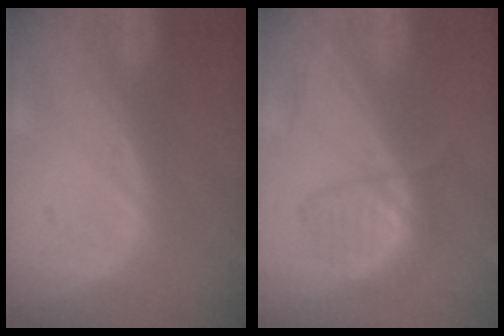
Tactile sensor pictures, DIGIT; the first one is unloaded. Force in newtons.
{"total": 4.4, "press": 4.4, "slide": 0.6}